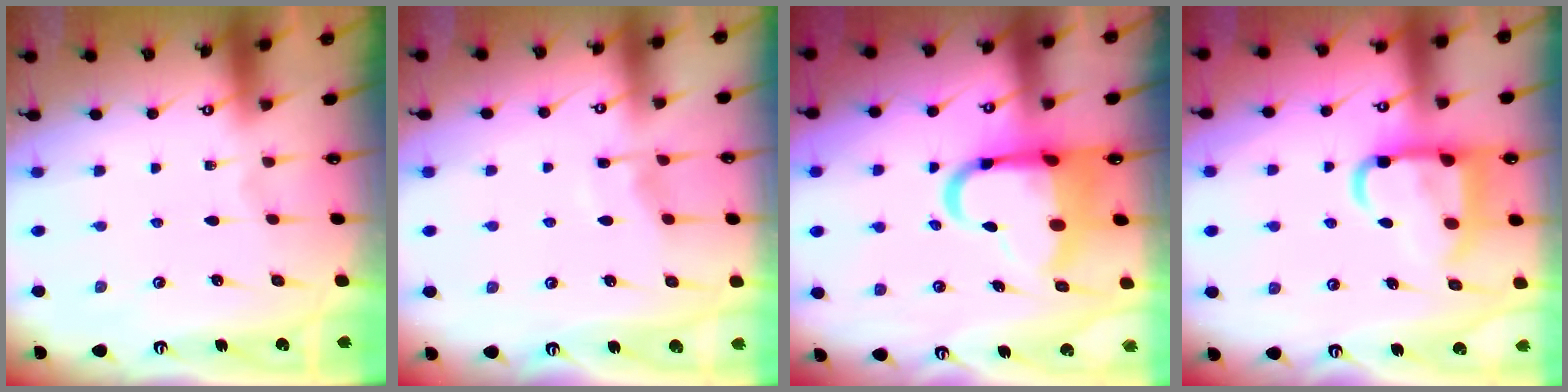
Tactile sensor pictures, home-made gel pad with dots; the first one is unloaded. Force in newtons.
{"total": 3.9, "press": 3.9, "slide": 0.5}
{"total": 12.1, "press": 11.9, "slide": 2.5}
{"total": 14.4, "press": 14.3, "slide": 1.8}